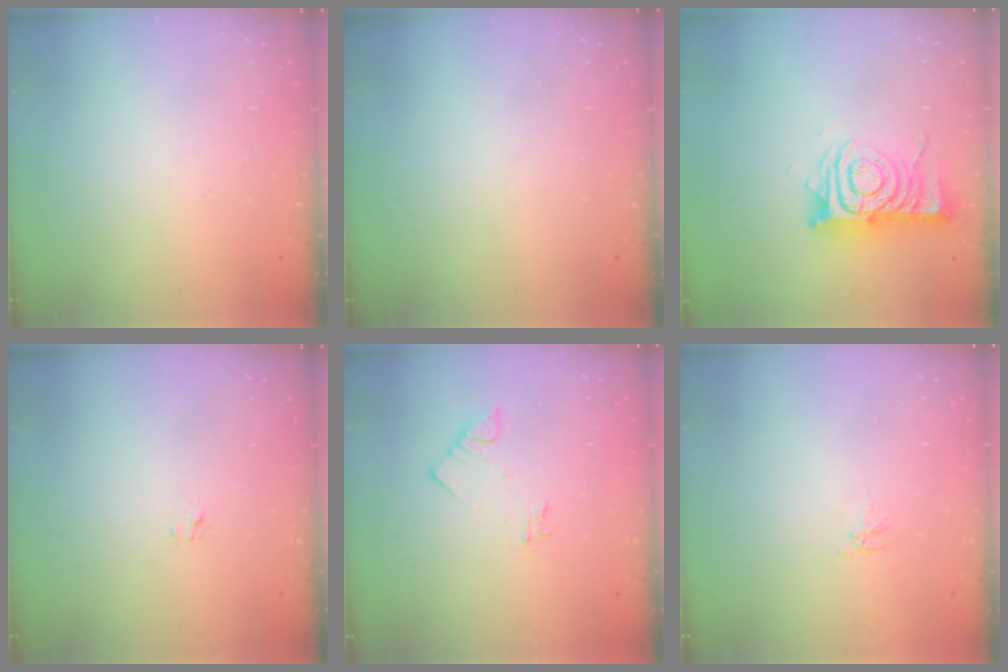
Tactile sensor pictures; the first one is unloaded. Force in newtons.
{"total": 0.0}
{"total": 11.7, "press": 11.6, "slide": 1.0}
{"total": 1.2, "press": 1.2, "slide": 0.1}
{"total": 4.1, "press": 4.0, "slide": 0.7}
{"total": 2.8, "press": 2.7, "slide": 0.4}